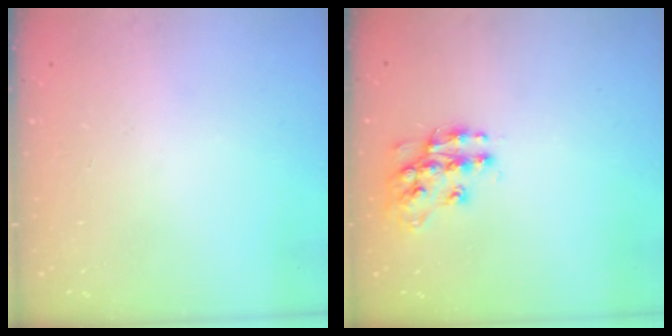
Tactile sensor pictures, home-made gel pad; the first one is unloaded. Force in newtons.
{"total": 11.9, "press": 11.9, "slide": 0.9}